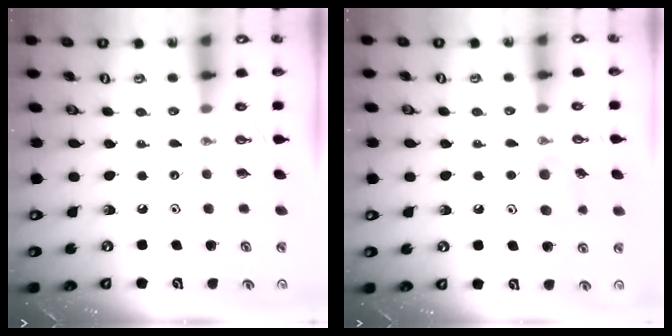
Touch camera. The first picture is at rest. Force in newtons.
{"total": 7.8, "press": 7.4, "slide": 2.3}